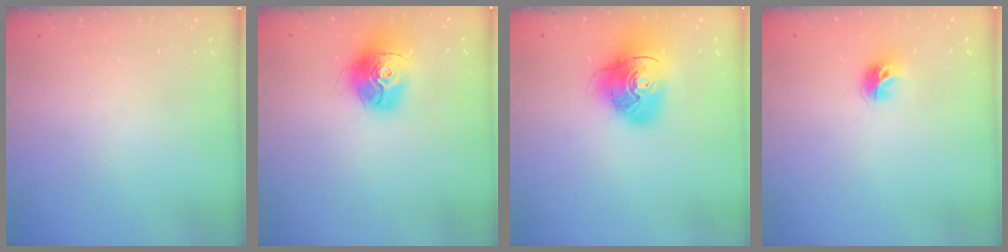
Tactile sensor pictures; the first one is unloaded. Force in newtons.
{"total": 15.2, "press": 15.2, "slide": 1.3}
{"total": 13.7, "press": 13.6, "slide": 1.7}
{"total": 7.5, "press": 7.5, "slide": 0.4}